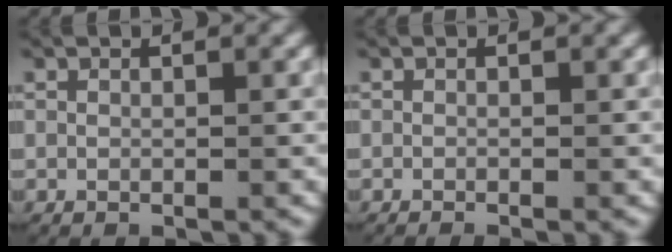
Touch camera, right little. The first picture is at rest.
{"total": 0.7, "force": [-0.7, 0.0, 0.2], "torque": [-0.005, -0.003, -0.010]}